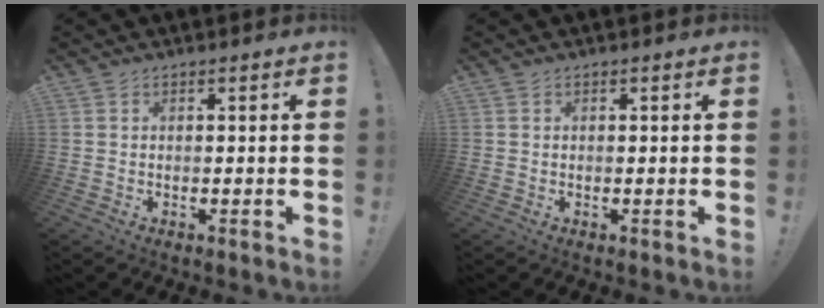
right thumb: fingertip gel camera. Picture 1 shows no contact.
{"total": 0.0}